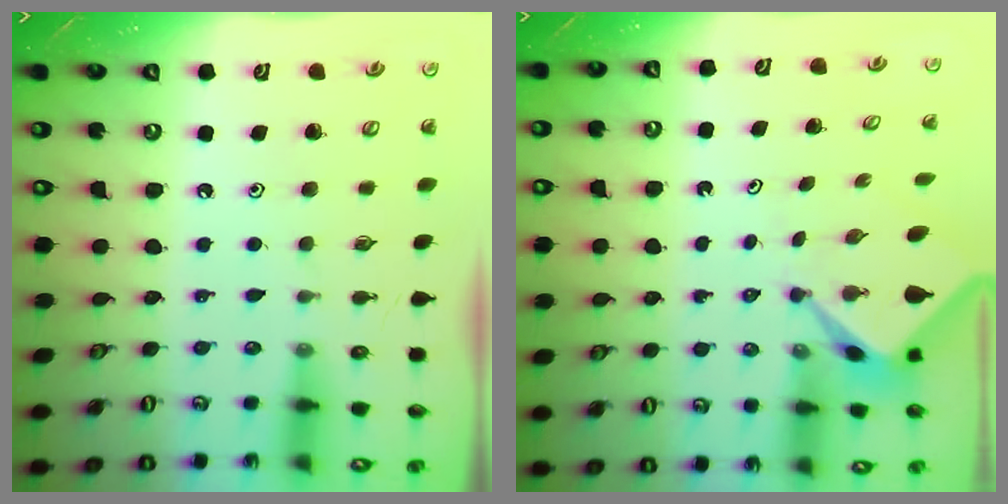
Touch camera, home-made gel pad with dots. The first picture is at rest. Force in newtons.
{"total": 2.4, "press": 2.3, "slide": 0.3}